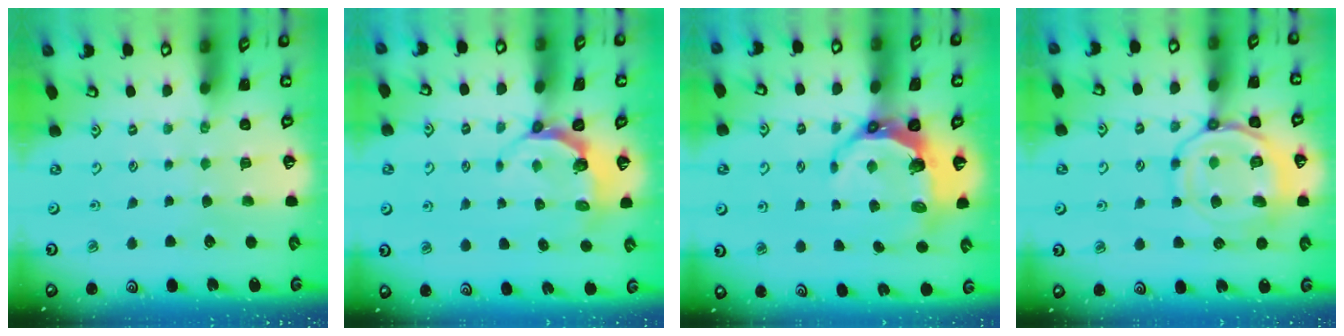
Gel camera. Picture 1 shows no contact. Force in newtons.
{"total": 5.4, "press": 4.4, "slide": 3.1}
{"total": 8.2, "press": 7.0, "slide": 4.4}
{"total": 14.2, "press": 14.1, "slide": 1.6}